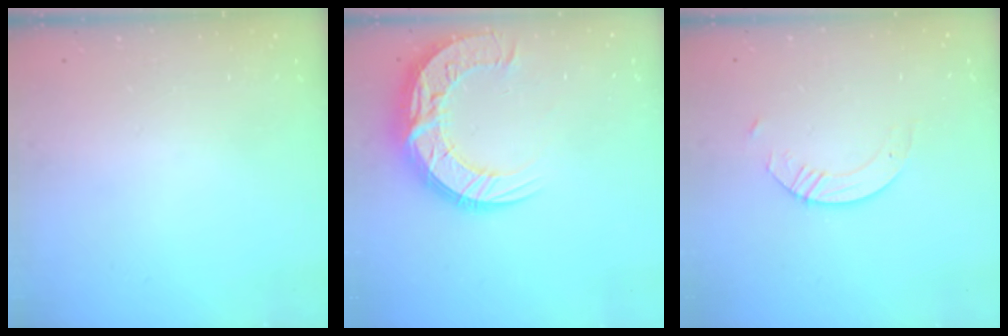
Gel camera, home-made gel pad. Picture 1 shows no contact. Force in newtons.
{"total": 18.8, "press": 18.7, "slide": 1.5}
{"total": 5.4, "press": 5.4, "slide": 0.5}